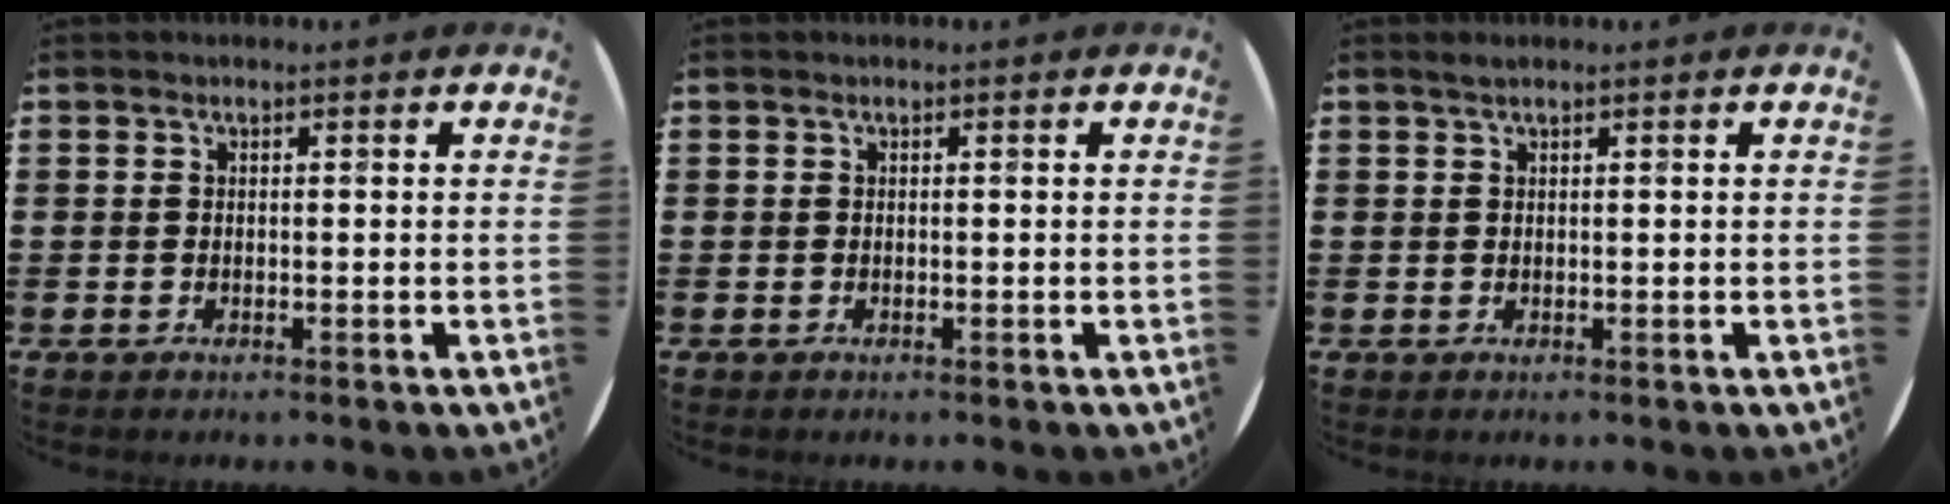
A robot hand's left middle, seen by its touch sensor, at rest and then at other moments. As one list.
[{"total": 0.0}, {"total": 0.6, "force": [0.5, 0.0, 0.4], "torque": [-0.008, 0.001, 0.009]}]